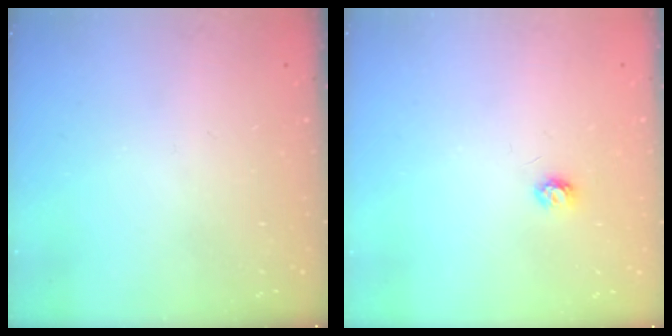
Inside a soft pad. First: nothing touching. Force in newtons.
{"total": 3.4, "press": 3.4, "slide": 0.3}